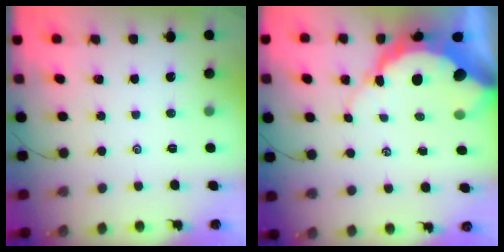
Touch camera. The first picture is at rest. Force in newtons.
{"total": 13.1, "press": 13.0, "slide": 1.2}